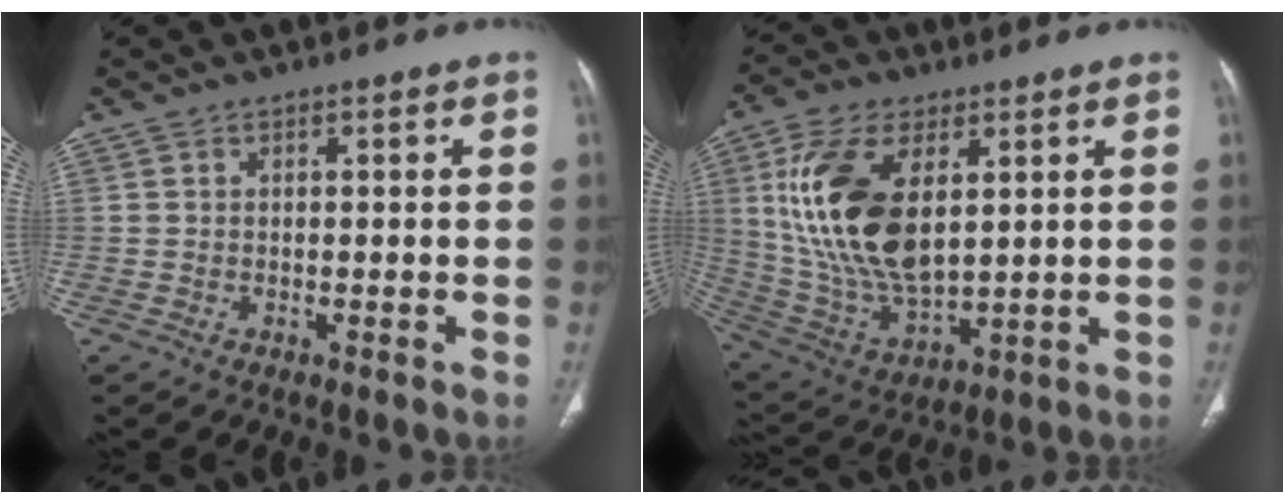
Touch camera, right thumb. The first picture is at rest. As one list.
[{"total": 19.4, "force": [4.8, 10.1, 15.8], "torque": [-0.307, -0.020, 0.100]}]